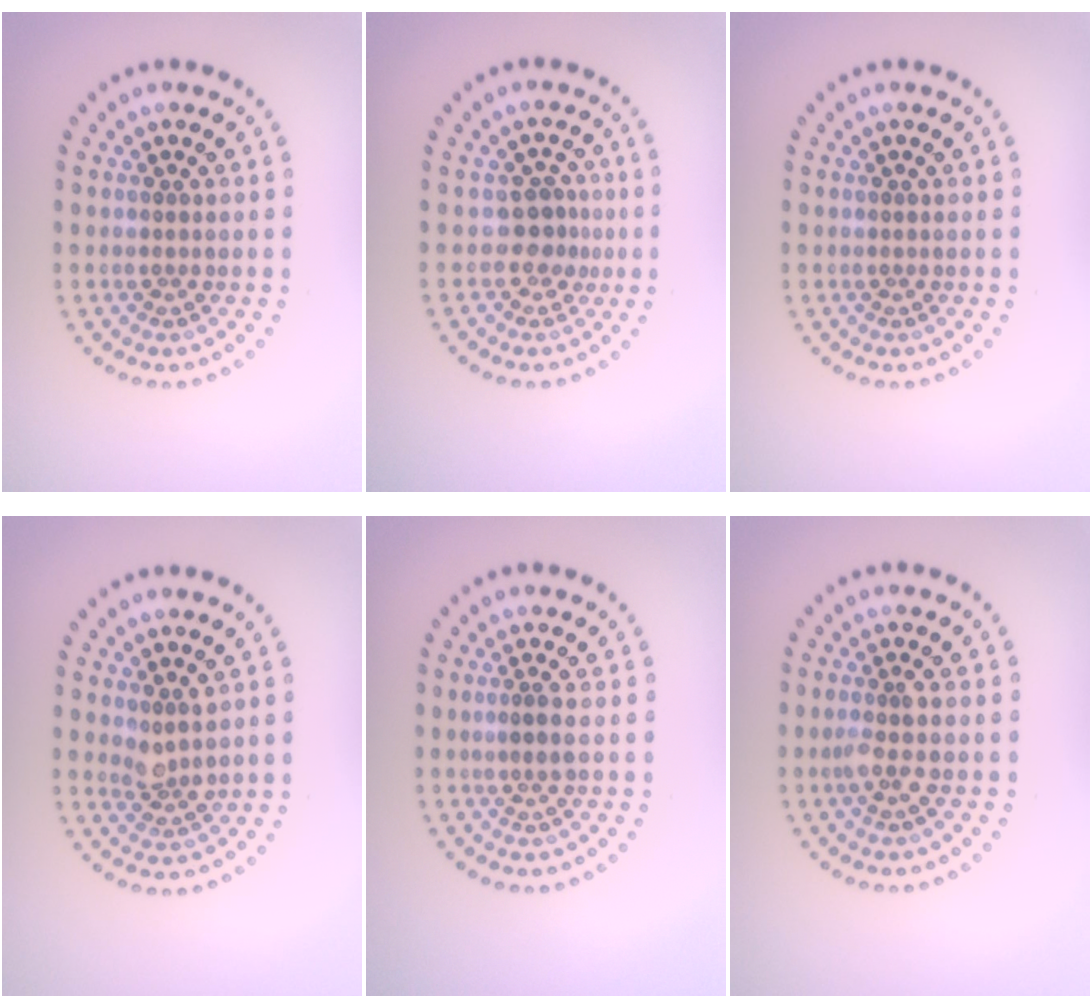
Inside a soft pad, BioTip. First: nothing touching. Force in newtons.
{"total": 2.3, "press": 1.6, "slide": 1.6}
{"total": 0.0}
{"total": 2.0, "press": 1.6, "slide": 1.2}
{"total": 1.0, "press": 0.7, "slide": 0.7}
{"total": 1.6, "press": 1.3, "slide": 1.0}